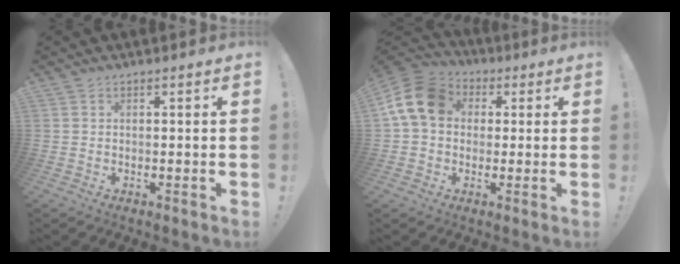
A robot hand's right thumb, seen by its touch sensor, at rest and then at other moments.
{"total": 14.6, "force": [2.9, 11.1, 9.1], "torque": [-0.156, 0.013, 0.064]}